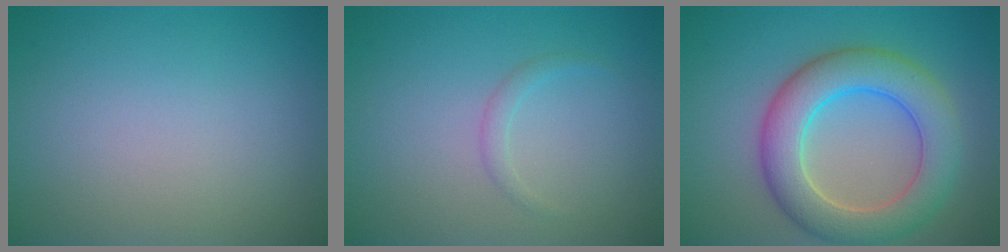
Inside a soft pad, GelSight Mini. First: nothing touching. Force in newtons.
{"total": 0.9, "press": 0.9, "slide": 0.1}
{"total": 7.1, "press": 7.1, "slide": 0.3}